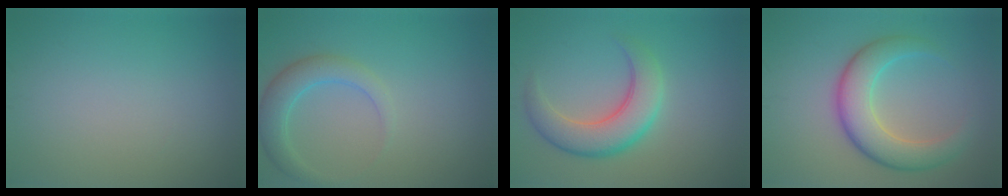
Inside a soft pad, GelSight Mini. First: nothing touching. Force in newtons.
{"total": 3.4, "press": 3.4, "slide": 0.3}
{"total": 5.6, "press": 5.6, "slide": 0.4}
{"total": 6.1, "press": 6.1, "slide": 0.1}